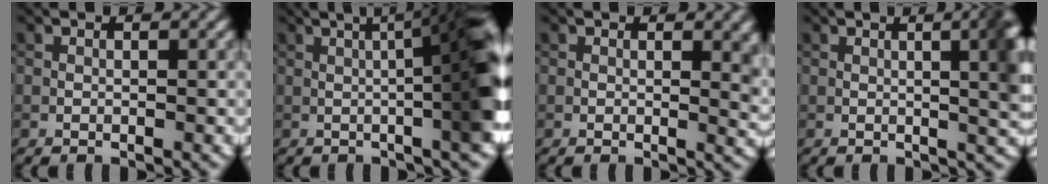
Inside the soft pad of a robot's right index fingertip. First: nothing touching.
{"total": 10.3, "force": [0.7, 2.7, 9.9], "torque": [-0.091, 0.025, 0.004]}
{"total": 2.4, "force": [0.5, 0.9, 2.2], "torque": [-0.020, -0.004, 0.009]}
{"total": 7.8, "force": [1.2, 2.9, 7.1], "torque": [-0.045, 0.020, 0.008]}